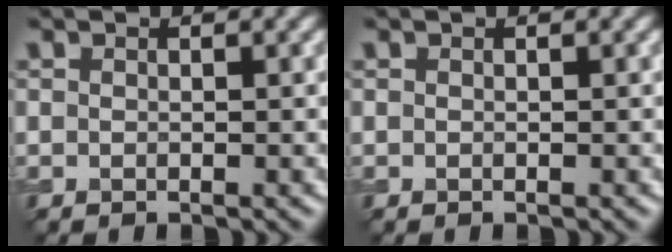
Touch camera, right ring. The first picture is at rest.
{"total": 0.0}